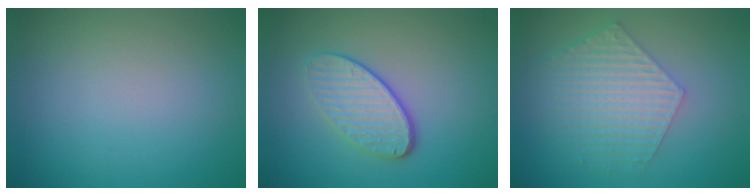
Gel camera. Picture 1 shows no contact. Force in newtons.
{"total": 3.8, "press": 3.0, "slide": 2.4}
{"total": 5.6, "press": 4.2, "slide": 3.7}